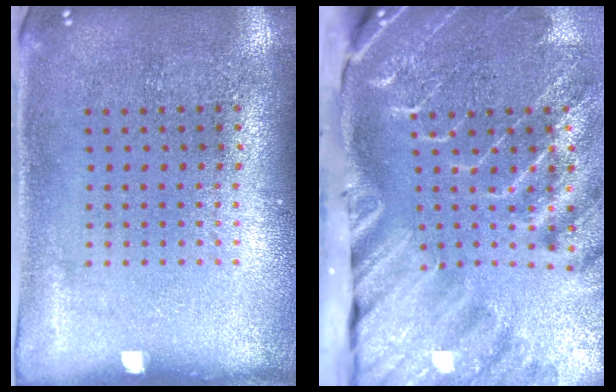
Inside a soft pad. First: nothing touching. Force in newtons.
{"total": 4.6, "press": 3.4, "slide": 3.1}